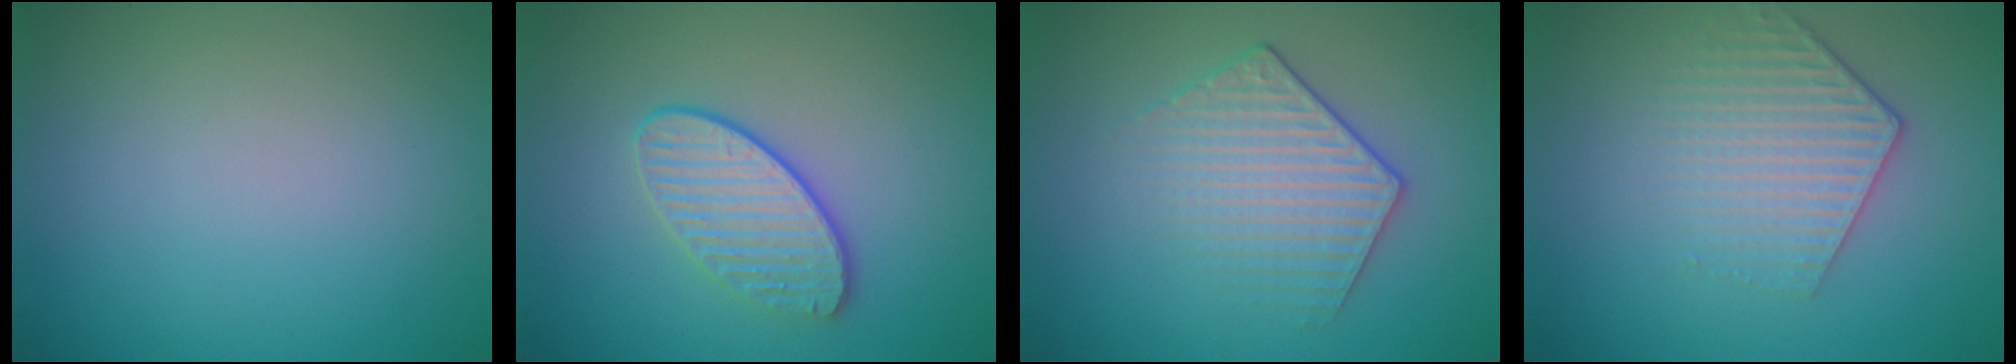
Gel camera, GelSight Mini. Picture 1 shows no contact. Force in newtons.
{"total": 3.5, "press": 3.2, "slide": 1.4}
{"total": 3.5, "press": 3.2, "slide": 1.4}
{"total": 3.5, "press": 2.9, "slide": 2.0}